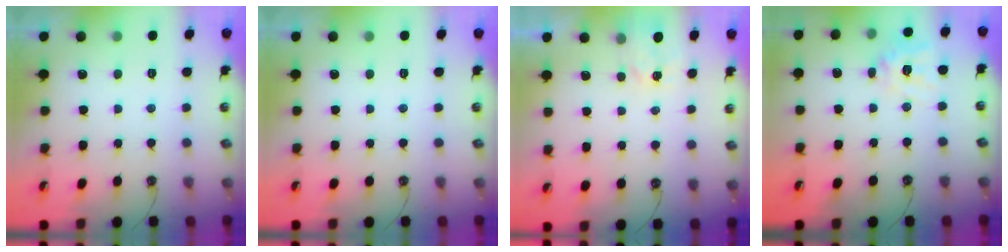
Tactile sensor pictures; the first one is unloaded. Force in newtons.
{"total": 0.0}
{"total": 3.0, "press": 3.0, "slide": 0.3}
{"total": 12.1, "press": 12.1, "slide": 1.1}